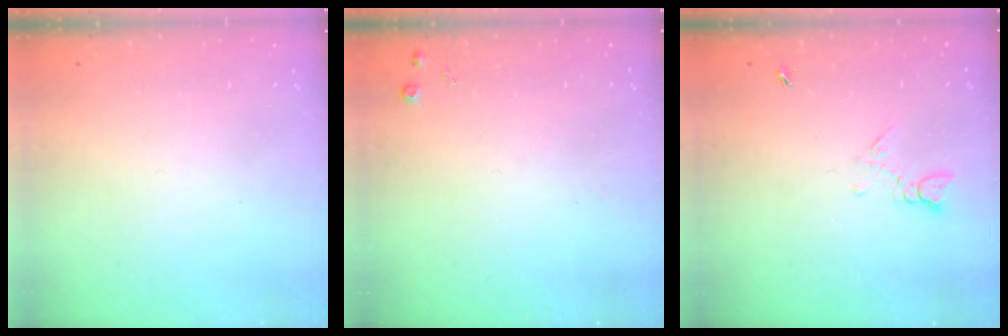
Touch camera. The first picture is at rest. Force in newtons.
{"total": 4.7, "press": 4.7, "slide": 0.8}
{"total": 4.5, "press": 4.5, "slide": 0.7}